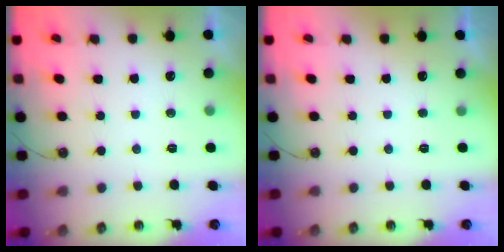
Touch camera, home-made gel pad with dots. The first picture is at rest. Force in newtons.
{"total": 0.0}